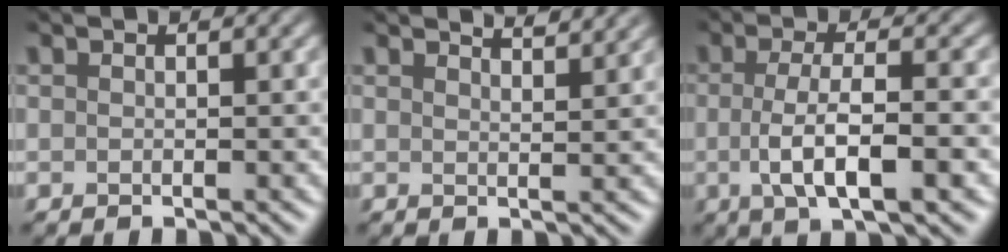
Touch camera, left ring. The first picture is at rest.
{"total": 2.8, "force": [2.6, 0.5, 1.0], "torque": [-0.005, 0.007, 0.024]}
{"total": 6.0, "force": [-1.0, 1.7, 5.7], "torque": [-0.100, -0.006, -0.019]}